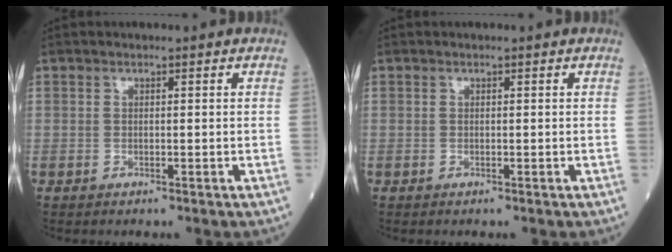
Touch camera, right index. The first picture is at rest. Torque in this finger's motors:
{"motor_torque": [0.05, 0.00, -0.02, 0.00]}